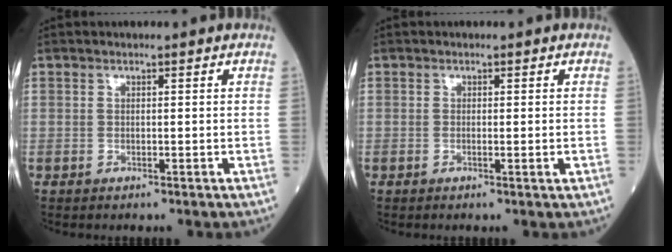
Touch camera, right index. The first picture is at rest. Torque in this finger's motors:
{"motor_torque": [-0.21, -0.14, -0.06, 0.01]}